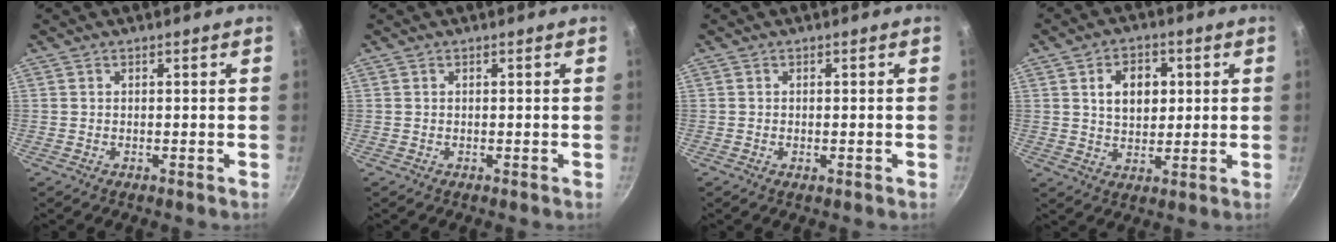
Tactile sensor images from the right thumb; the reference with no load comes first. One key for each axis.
{"total": 0.0}
{"total": 0.9, "fx": -0.3, "fy": 0.4, "fz": 0.8, "tx": -0.012, "ty": 0.001, "tz": -0.004}
{"total": 8.3, "fx": 2.0, "fy": 5.8, "fz": 5.6, "tx": -0.066, "ty": -0.001, "tz": 0.034}